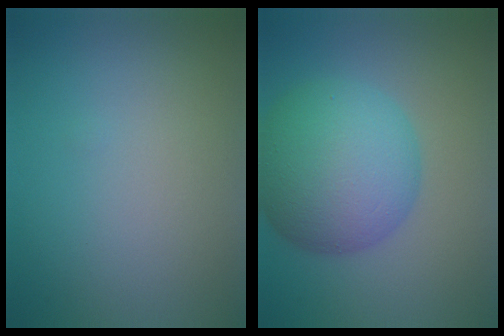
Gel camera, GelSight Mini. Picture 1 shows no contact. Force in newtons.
{"total": 10.0, "press": 10.0, "slide": 0.3}